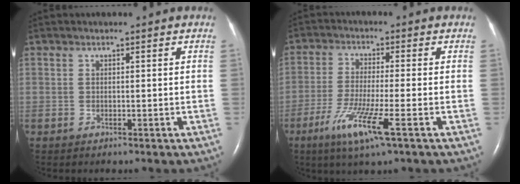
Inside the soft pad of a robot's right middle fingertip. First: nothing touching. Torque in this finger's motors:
{"motor_torque": [0.88, -0.55, 0.25, 0.10]}